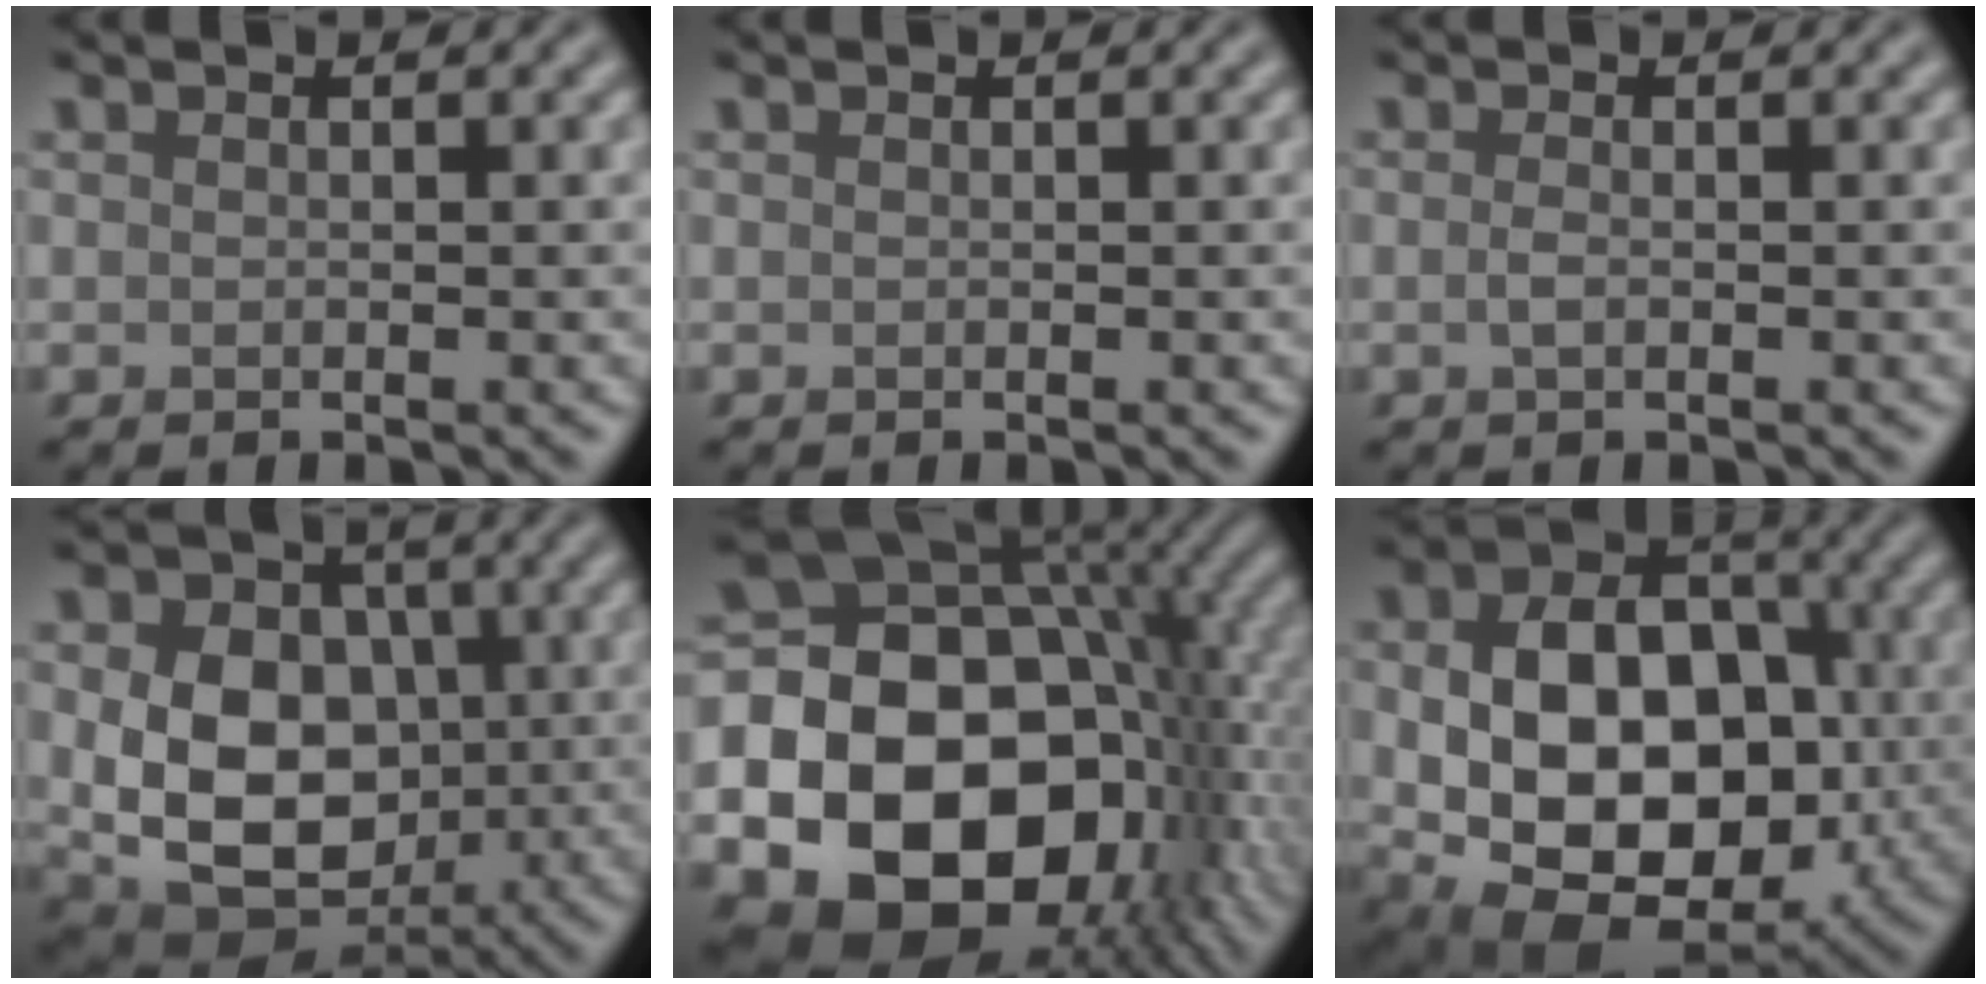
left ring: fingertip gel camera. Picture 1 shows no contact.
{"total": 0.0}
{"total": 0.9, "force": [-0.2, 0.4, 0.8], "torque": [-0.020, -0.002, -0.006]}
{"total": 11.8, "force": [-0.2, 8.9, 7.7], "torque": [-0.117, -0.015, -0.006]}
{"total": 22.1, "force": [-5.3, 17.1, 12.9], "torque": [-0.226, -0.037, -0.102]}
{"total": 14.2, "force": [-1.5, 10.1, 9.9], "torque": [-0.154, -0.018, -0.017]}